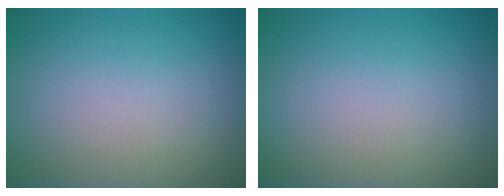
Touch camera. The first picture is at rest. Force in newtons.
{"total": 0.0}